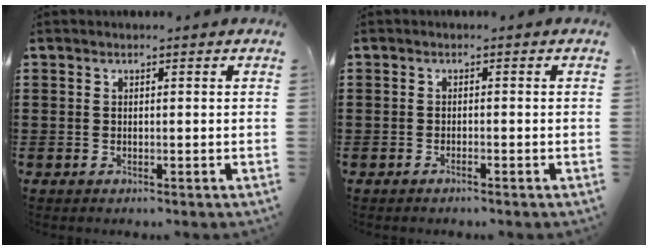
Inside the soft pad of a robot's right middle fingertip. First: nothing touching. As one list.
[{"total": 0.6, "force": [-0.5, -0.1, 0.3], "torque": [-0.007, -0.001, -0.011]}]